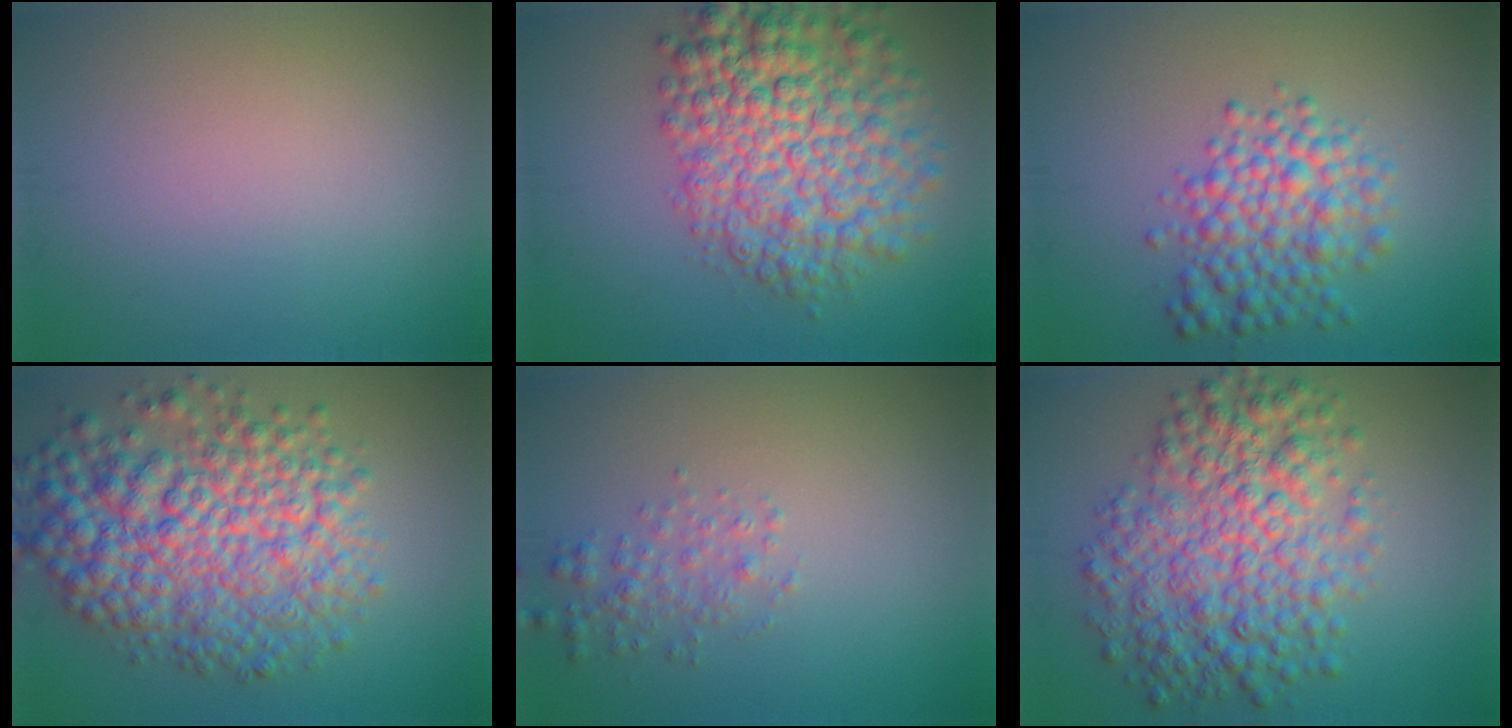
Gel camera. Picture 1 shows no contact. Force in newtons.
{"total": 9.7, "press": 9.7, "slide": 0.3}
{"total": 5.4, "press": 5.4, "slide": 0.1}
{"total": 10.0, "press": 10.0, "slide": 0.2}
{"total": 1.8, "press": 1.8, "slide": 0.0}
{"total": 8.5, "press": 8.5, "slide": 0.0}